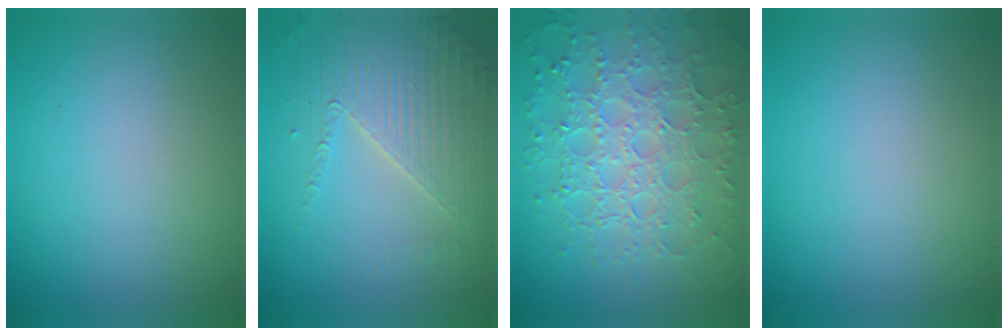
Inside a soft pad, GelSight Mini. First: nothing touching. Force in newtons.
{"total": 4.0, "press": 3.8, "slide": 1.2}
{"total": 7.9, "press": 6.0, "slide": 5.2}
{"total": 0.0}